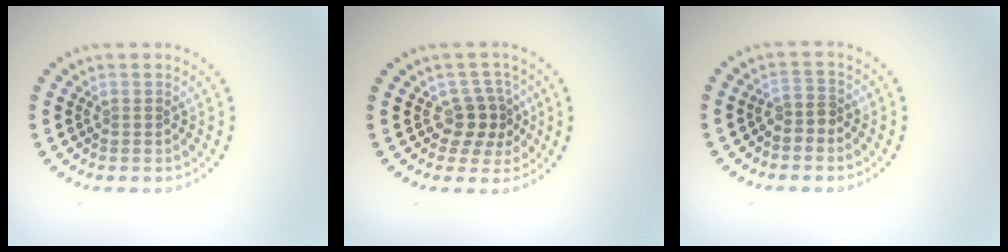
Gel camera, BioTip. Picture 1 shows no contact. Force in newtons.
{"total": 2.6, "press": 2.2, "slide": 1.4}
{"total": 1.6, "press": 1.2, "slide": 1.1}